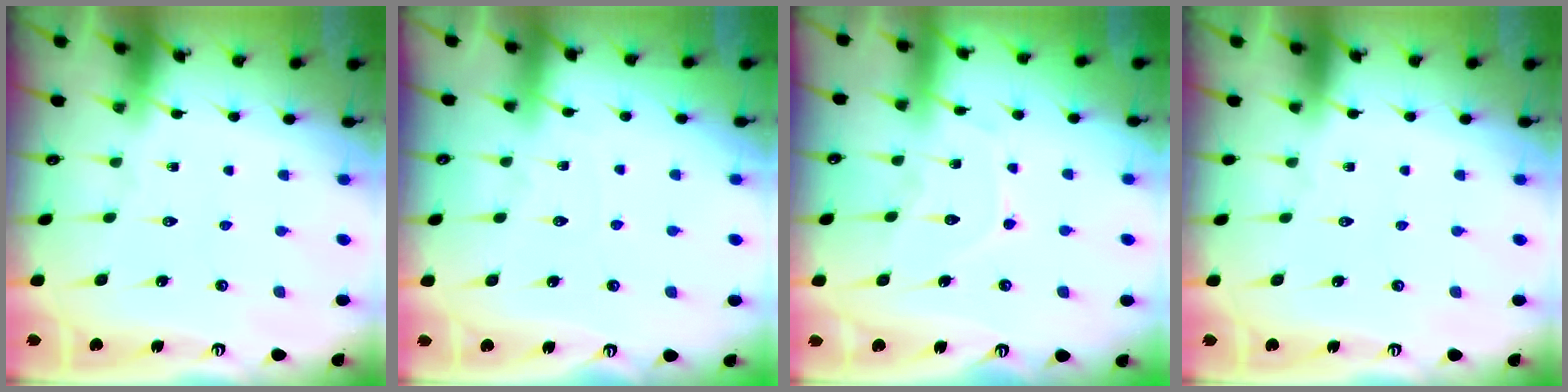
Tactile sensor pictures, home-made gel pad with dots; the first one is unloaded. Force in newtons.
{"total": 2.2, "press": 2.2, "slide": 0.3}
{"total": 8.4, "press": 8.3, "slide": 0.8}
{"total": 0.0}